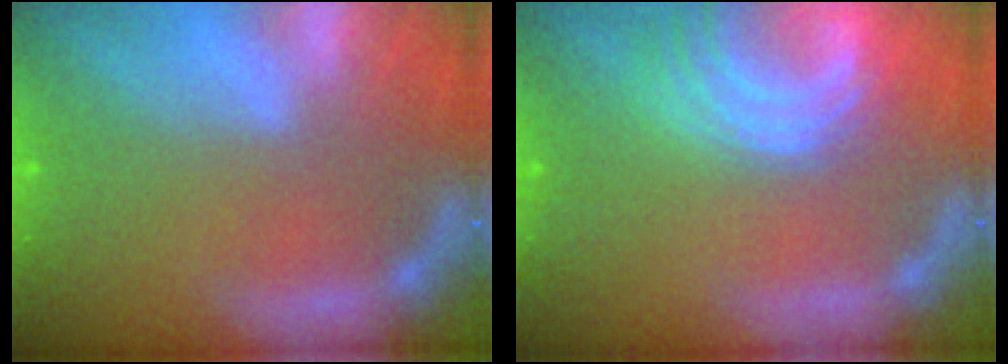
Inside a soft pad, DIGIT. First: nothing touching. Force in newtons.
{"total": 7.6}